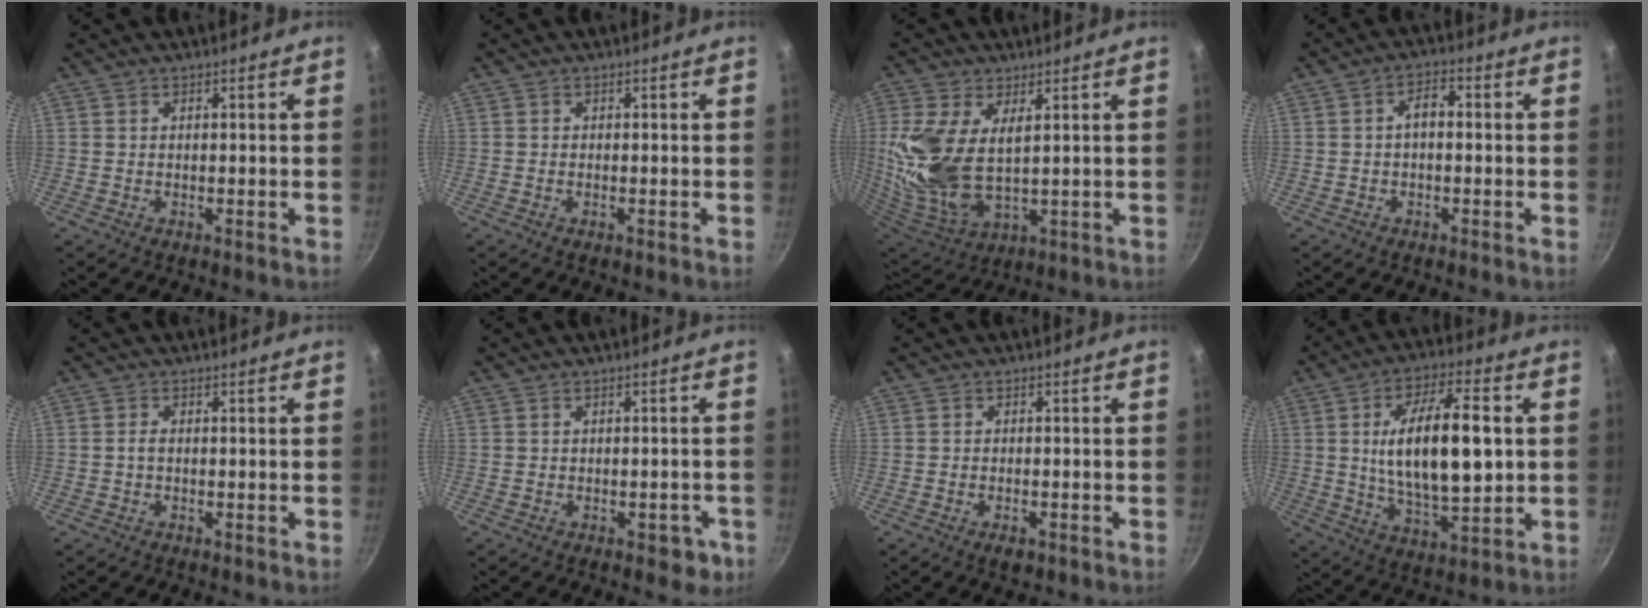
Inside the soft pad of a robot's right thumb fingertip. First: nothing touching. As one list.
[{"total": 0.5, "force": [-0.3, 0.2, 0.4], "torque": [-0.009, 0.002, -0.006]}, {"total": 15.6, "force": [2.4, 8.0, 13.1], "torque": [-0.292, -0.016, 0.066]}, {"total": 3.6, "force": [0.0, 2.0, 3.1], "torque": [-0.045, 0.016, -0.006]}, {"total": 1.0, "force": [-0.2, 0.5, 0.8], "torque": [-0.015, 0.001, -0.006]}, {"total": 3.2, "force": [-1.6, 1.9, 2.0], "torque": [-0.005, 0.011, -0.019]}, {"total": 2.2, "force": [-1.3, 1.0, 1.4], "torque": [-0.022, 0.003, -0.019]}, {"total": 18.6, "force": [2.0, 7.7, 16.8], "torque": [-0.270, 0.000, 0.038]}]